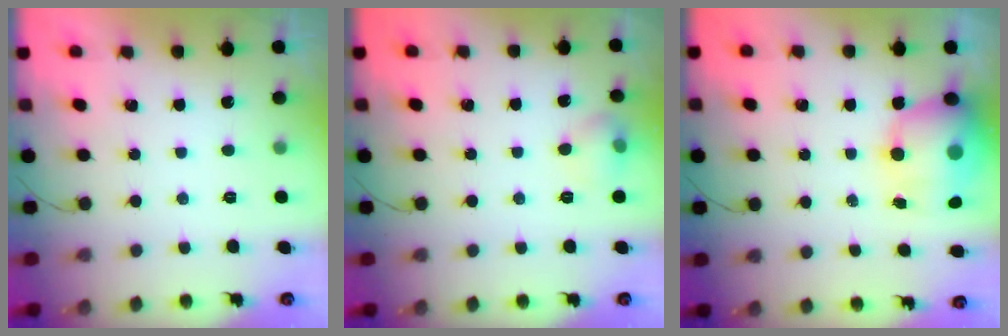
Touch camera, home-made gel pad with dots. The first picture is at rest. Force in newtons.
{"total": 6.6, "press": 6.4, "slide": 1.6}
{"total": 12.8, "press": 12.4, "slide": 3.3}